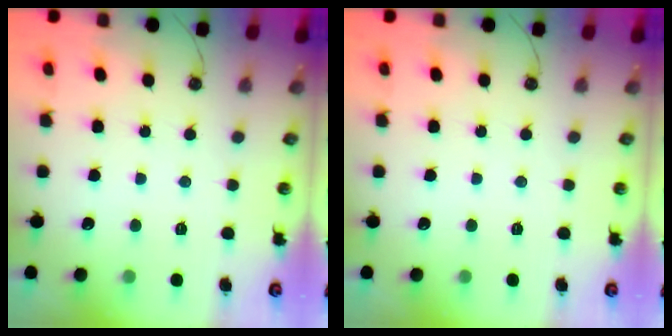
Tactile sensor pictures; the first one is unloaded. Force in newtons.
{"total": 0.0}